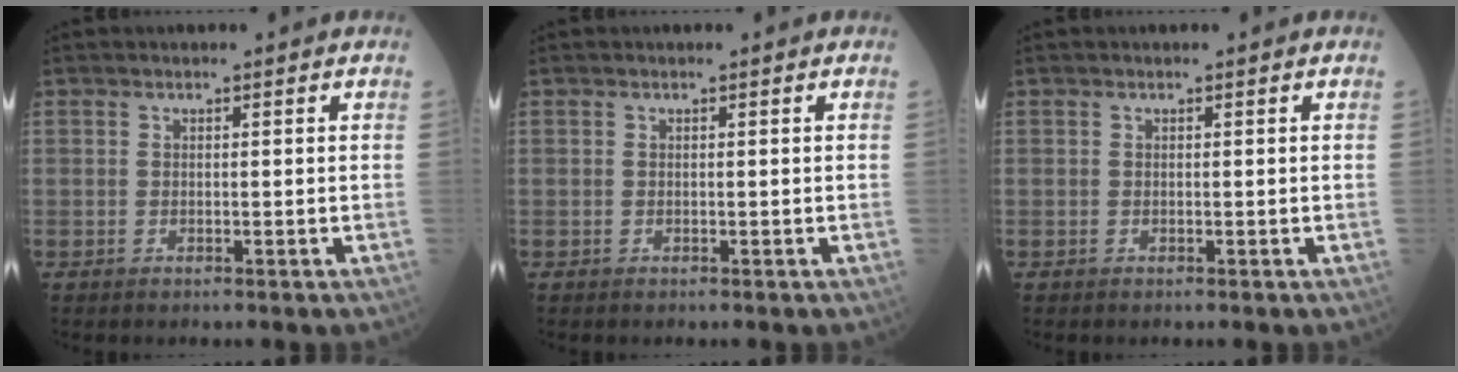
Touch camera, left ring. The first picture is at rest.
{"total": 0.0}
{"total": 0.0}